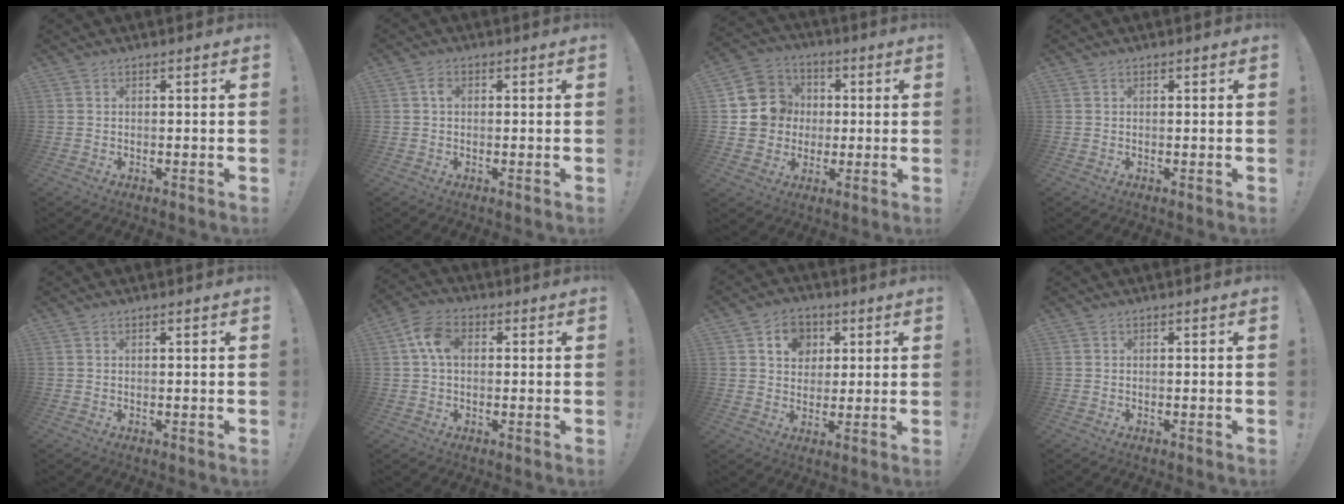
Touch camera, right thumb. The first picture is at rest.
{"total": 1.9, "force": [0.1, 1.3, 1.4], "torque": [-0.029, 0.007, 0.001]}
{"total": 12.7, "force": [0.1, 12.2, 3.7], "torque": [-0.047, 0.017, 0.015]}
{"total": 0.0}
{"total": 0.6, "force": [0.4, -0.1, 0.5], "torque": [-0.004, -0.002, 0.005]}
{"total": 7.9, "force": [1.3, 5.1, 5.8], "torque": [-0.114, 0.011, 0.025]}
{"total": 8.9, "force": [3.2, 7.7, 3.3], "torque": [-0.045, -0.007, 0.062]}
{"total": 0.0}